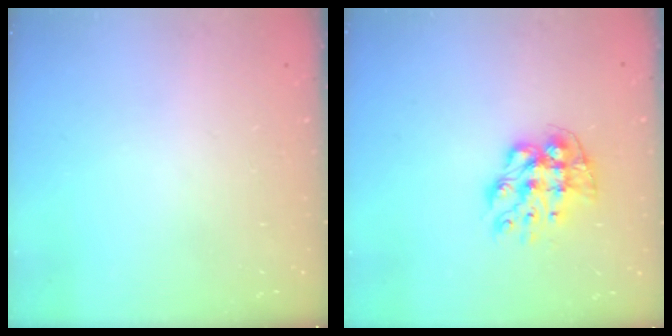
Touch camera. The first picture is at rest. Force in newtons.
{"total": 10.5, "press": 10.4, "slide": 0.9}